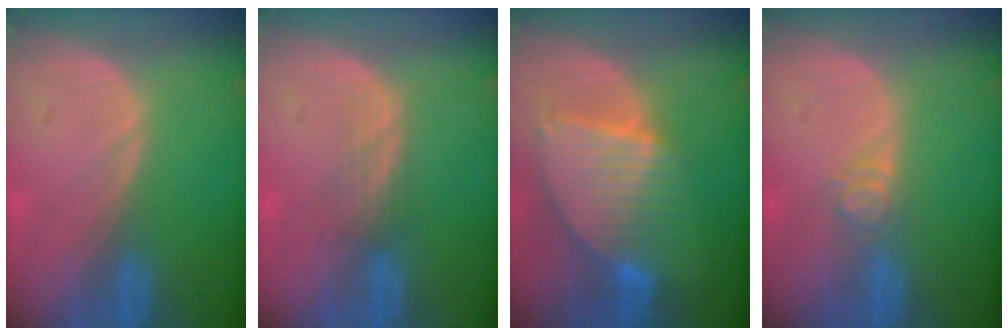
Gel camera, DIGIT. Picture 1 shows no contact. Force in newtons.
{"total": 2.8, "press": 2.5, "slide": 1.2}
{"total": 8.5, "press": 7.5, "slide": 4.0}
{"total": 3.0, "press": 2.5, "slide": 1.7}